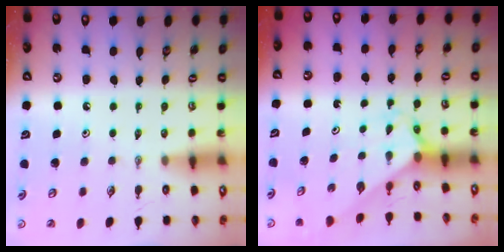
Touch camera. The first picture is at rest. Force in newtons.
{"total": 2.0, "press": 2.0, "slide": 0.1}